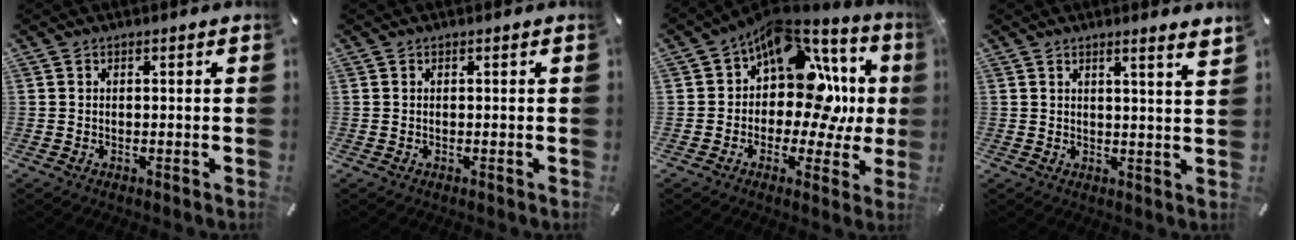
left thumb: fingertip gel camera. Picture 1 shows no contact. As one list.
[{"total": 0.0}, {"total": 15.6, "force": [4.9, 9.9, 11.1], "torque": [-0.153, -0.057, 0.074]}, {"total": 3.6, "force": [2.8, -0.7, 2.2], "torque": [-0.039, -0.021, 0.045]}]